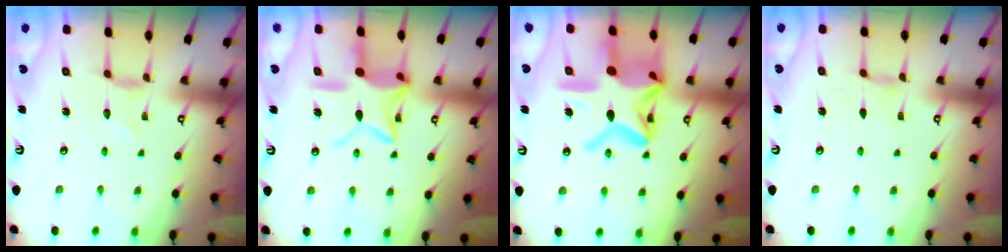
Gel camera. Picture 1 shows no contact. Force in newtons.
{"total": 14.7, "press": 14.7, "slide": 1.0}
{"total": 23.0, "press": 23.0, "slide": 1.7}
{"total": 0.0}